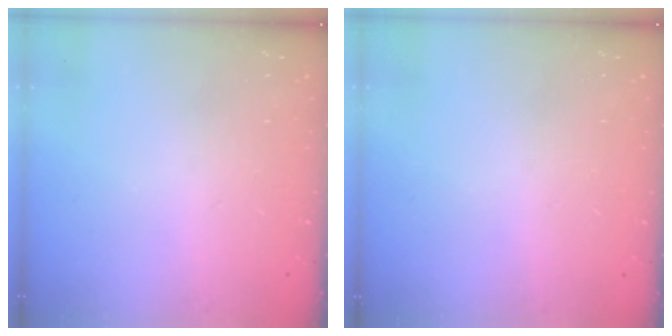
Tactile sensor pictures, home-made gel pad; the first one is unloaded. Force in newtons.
{"total": 0.0}